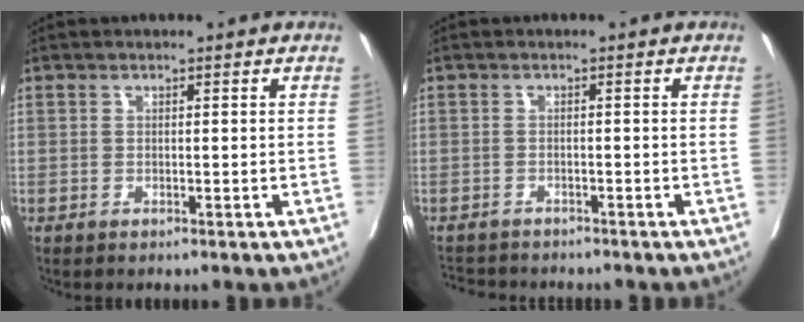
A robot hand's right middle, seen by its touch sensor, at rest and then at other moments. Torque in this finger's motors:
{"motor_torque": [0.33, -0.48, 0.02, 0.01]}